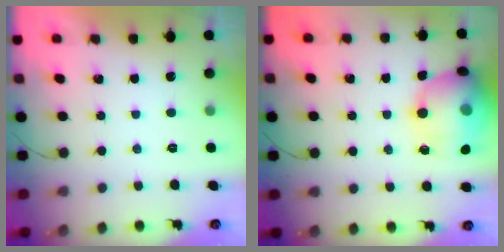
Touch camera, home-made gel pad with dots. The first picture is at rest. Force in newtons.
{"total": 17.4, "press": 17.2, "slide": 2.7}